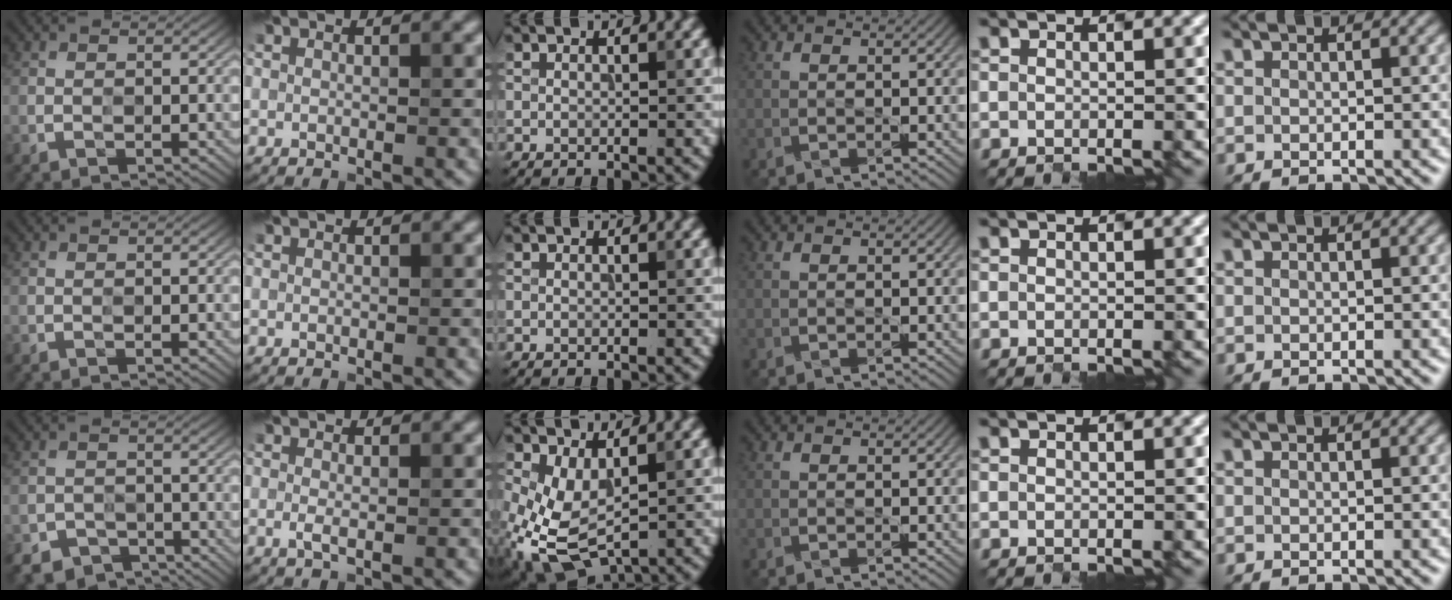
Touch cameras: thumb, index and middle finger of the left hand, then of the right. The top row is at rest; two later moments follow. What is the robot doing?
{"motion": "close", "object": "glasses case"}